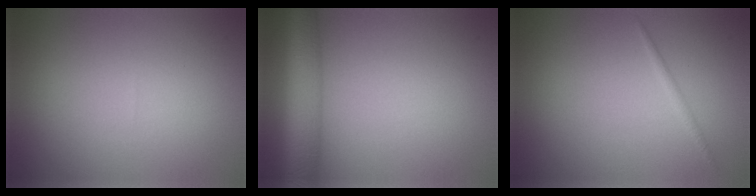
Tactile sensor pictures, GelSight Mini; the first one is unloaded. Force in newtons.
{"total": 7.1, "press": 7.1, "slide": 0.2}
{"total": 0.7, "press": 0.7, "slide": 0.0}